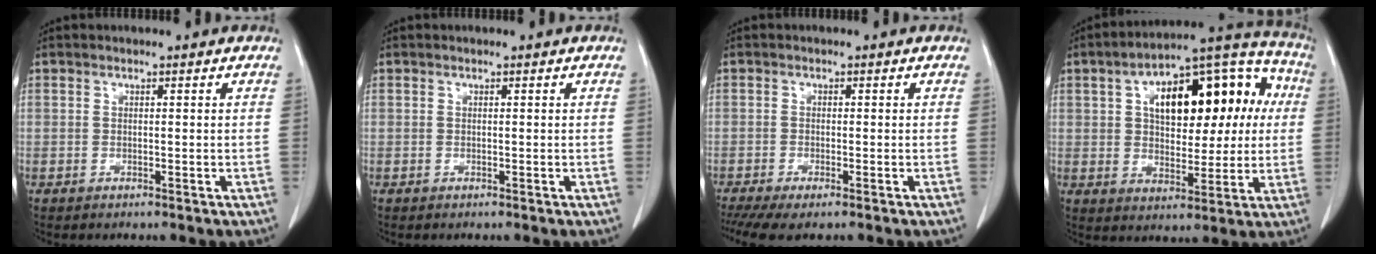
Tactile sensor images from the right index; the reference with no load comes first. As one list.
[{"total": 0.0}, {"total": 5.3, "force": [-3.9, 0.8, 3.5], "torque": [-0.058, -0.010, -0.065]}, {"total": 20.5, "force": [4.5, 10.0, 17.3], "torque": [-0.256, 0.055, 0.066]}]